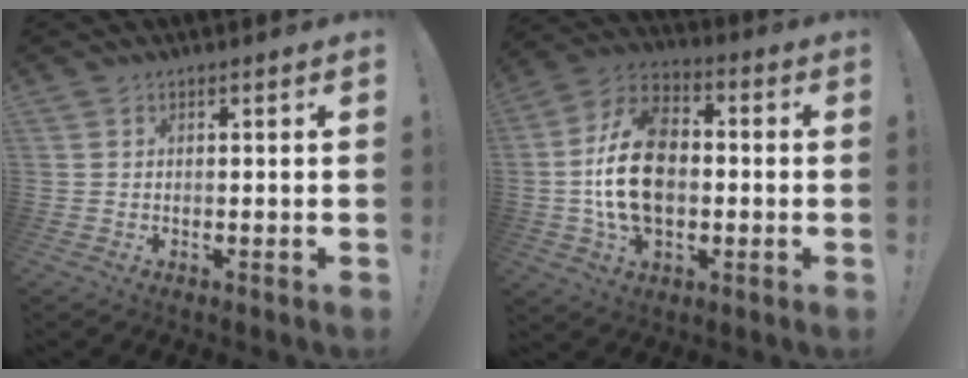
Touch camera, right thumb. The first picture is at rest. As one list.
[{"total": 20.1, "force": [-1.6, 13.6, 14.7], "torque": [-0.264, 0.026, -0.021]}]